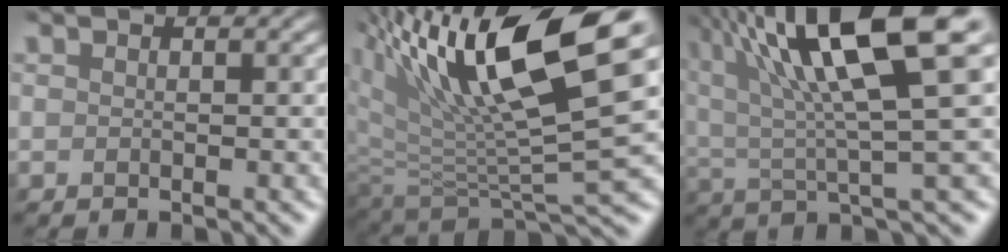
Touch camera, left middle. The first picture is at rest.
{"total": 12.6, "force": [6.4, 3.7, 10.2], "torque": [-0.179, -0.002, 0.125]}
{"total": 13.8, "force": [6.6, 3.3, 11.6], "torque": [-0.201, 0.017, 0.117]}